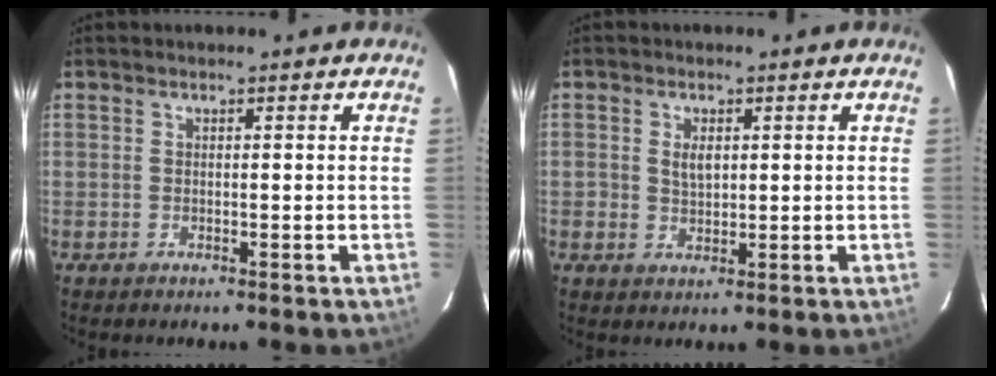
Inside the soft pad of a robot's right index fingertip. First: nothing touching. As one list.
[{"total": 3.0, "force": [0.6, 2.1, 2.0], "torque": [-0.034, 0.003, 0.013]}]